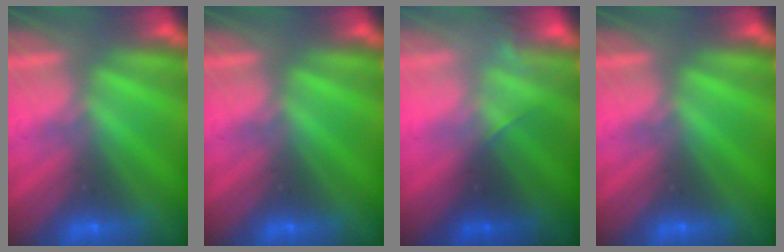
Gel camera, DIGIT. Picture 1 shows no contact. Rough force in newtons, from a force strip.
{"total": 0.0}
{"total": 1.8}
{"total": 0.0}